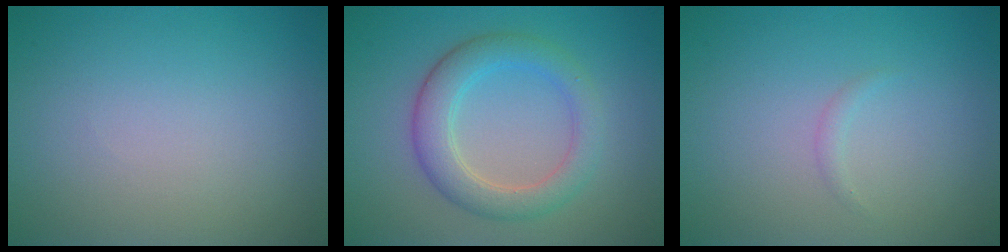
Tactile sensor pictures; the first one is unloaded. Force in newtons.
{"total": 4.4, "press": 4.4, "slide": 0.1}
{"total": 0.6, "press": 0.6, "slide": 0.0}